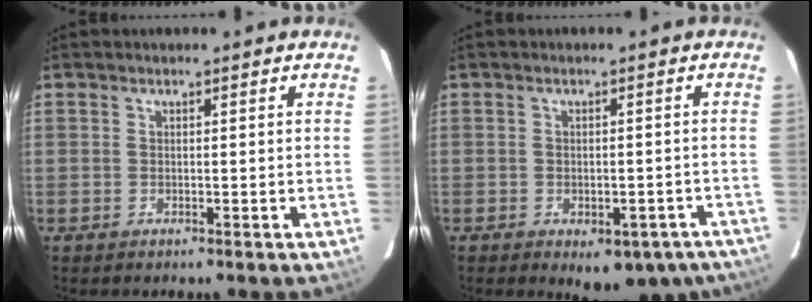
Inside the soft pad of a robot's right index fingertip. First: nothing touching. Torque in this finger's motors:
{"motor_torque": [1.20, -0.94, 0.30, 0.01]}